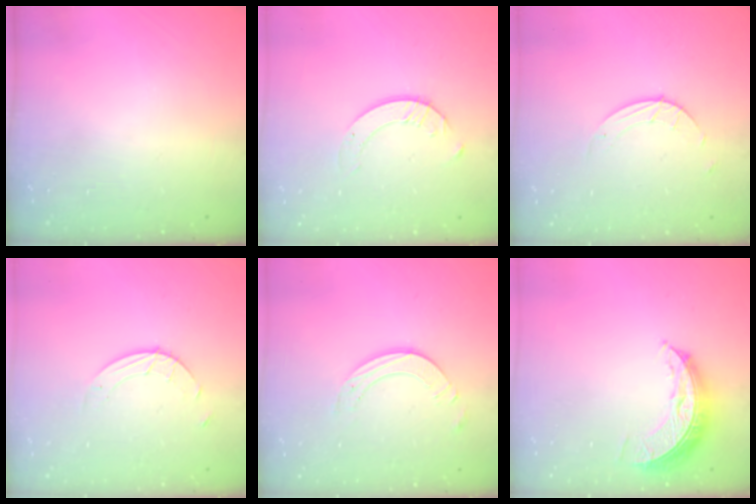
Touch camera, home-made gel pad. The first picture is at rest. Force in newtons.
{"total": 2.0, "press": 2.0, "slide": 0.2}
{"total": 1.5, "press": 1.5, "slide": 0.1}
{"total": 2.5, "press": 2.5, "slide": 0.2}
{"total": 5.8, "press": 5.8, "slide": 0.6}
{"total": 8.4, "press": 8.4, "slide": 0.2}